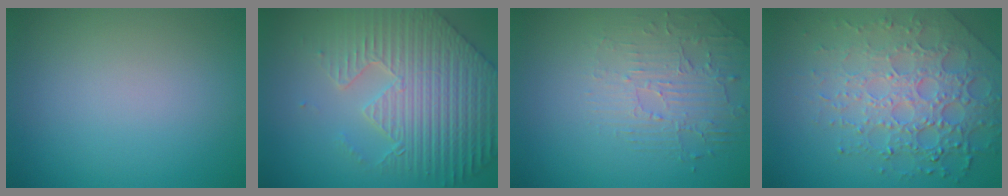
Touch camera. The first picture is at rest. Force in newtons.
{"total": 7.6, "press": 6.1, "slide": 4.5}
{"total": 2.2, "press": 1.7, "slide": 1.5}
{"total": 8.0, "press": 5.5, "slide": 5.9}